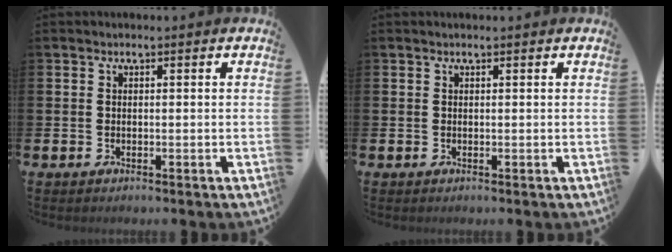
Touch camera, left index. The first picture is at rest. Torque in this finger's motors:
{"motor_torque": [0.45, -0.94, 0.02, -0.02]}